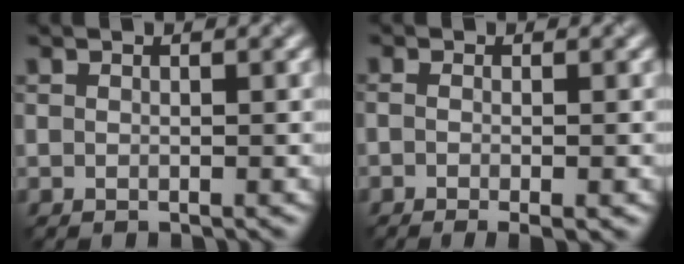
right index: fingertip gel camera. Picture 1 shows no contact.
{"total": 3.5, "force": [-0.9, 1.4, 3.1], "torque": [-0.032, 0.011, -0.013]}